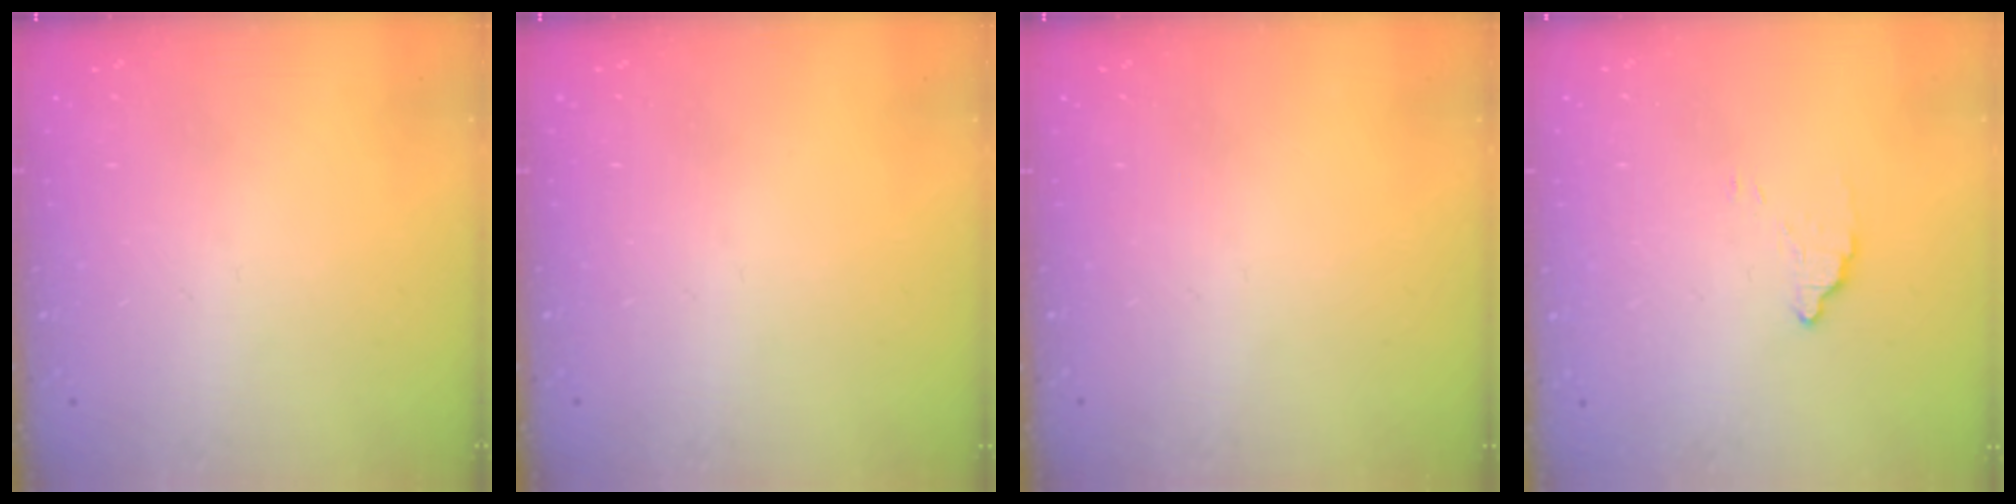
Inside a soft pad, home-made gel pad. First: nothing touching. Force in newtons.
{"total": 0.0}
{"total": 0.0}
{"total": 2.5, "press": 2.5, "slide": 0.1}